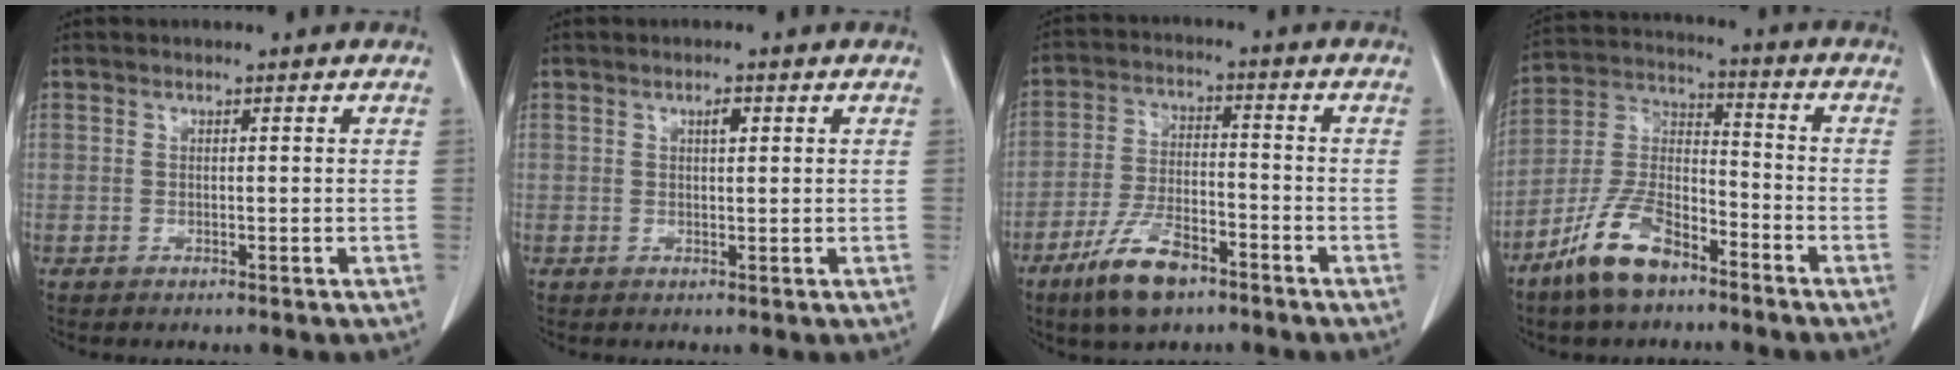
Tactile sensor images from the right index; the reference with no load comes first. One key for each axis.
{"total": 1.3, "fx": 0.6, "fy": 0.4, "fz": 1.1, "tx": -0.019, "ty": 0.000, "tz": 0.009}
{"total": 9.6, "fx": -6.4, "fy": 3.2, "fz": 6.4, "tx": -0.133, "ty": -0.009, "tz": -0.118}
{"total": 11.8, "fx": -8.1, "fy": 4.3, "fz": 7.4, "tx": -0.164, "ty": -0.003, "tz": -0.161}